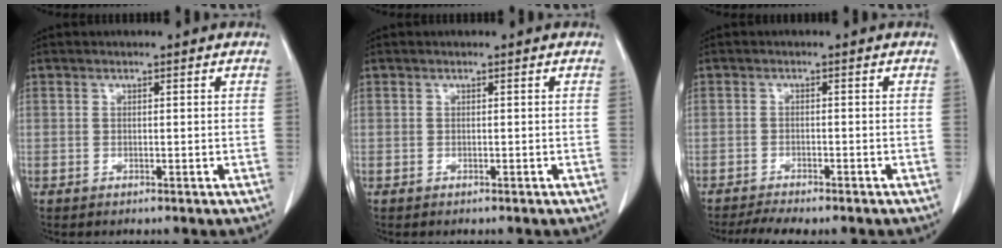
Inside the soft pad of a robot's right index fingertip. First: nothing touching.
{"total": 0.0}
{"total": 4.1, "force": [-3.5, 0.5, 2.2], "torque": [-0.037, -0.003, -0.052]}